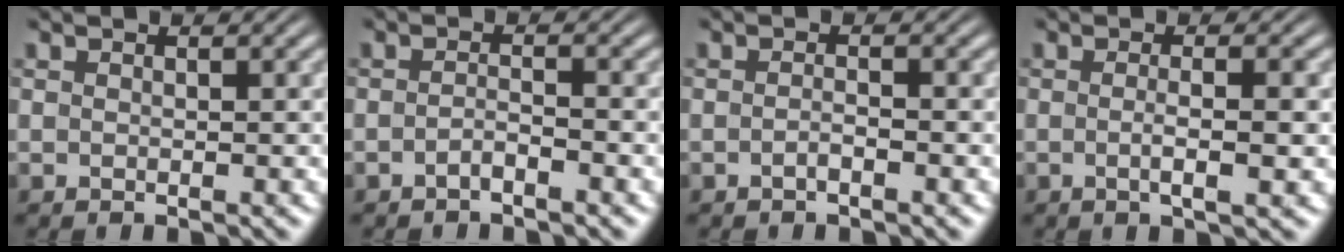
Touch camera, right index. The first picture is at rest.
{"total": 1.4, "force": [-1.3, 0.0, 0.6], "torque": [-0.002, -0.003, -0.024]}
{"total": 1.0, "force": [-0.9, 0.0, 0.5], "torque": [-0.001, 0.001, -0.019]}
{"total": 2.1, "force": [-0.7, -0.2, 2.0], "torque": [-0.029, -0.004, -0.009]}